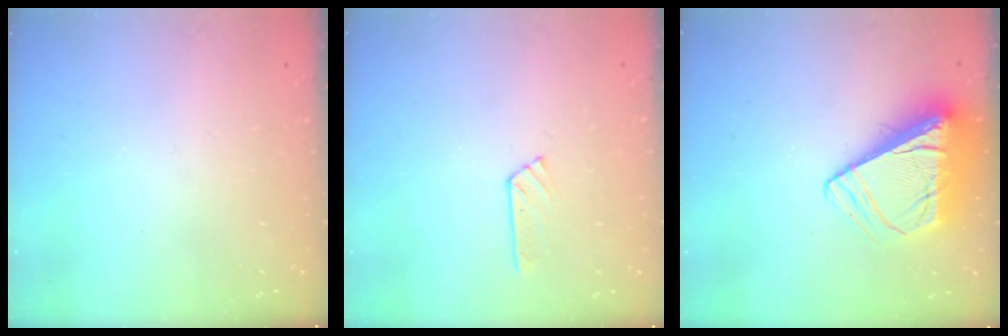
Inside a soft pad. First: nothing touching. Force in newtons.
{"total": 4.0, "press": 4.0, "slide": 0.5}
{"total": 12.2, "press": 12.1, "slide": 1.6}